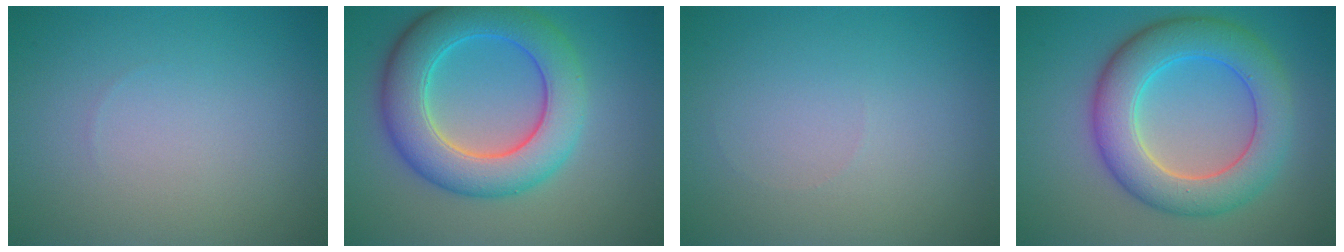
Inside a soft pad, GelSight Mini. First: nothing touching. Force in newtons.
{"total": 8.1, "press": 8.1, "slide": 0.3}
{"total": 0.0}
{"total": 7.5, "press": 7.5, "slide": 0.4}